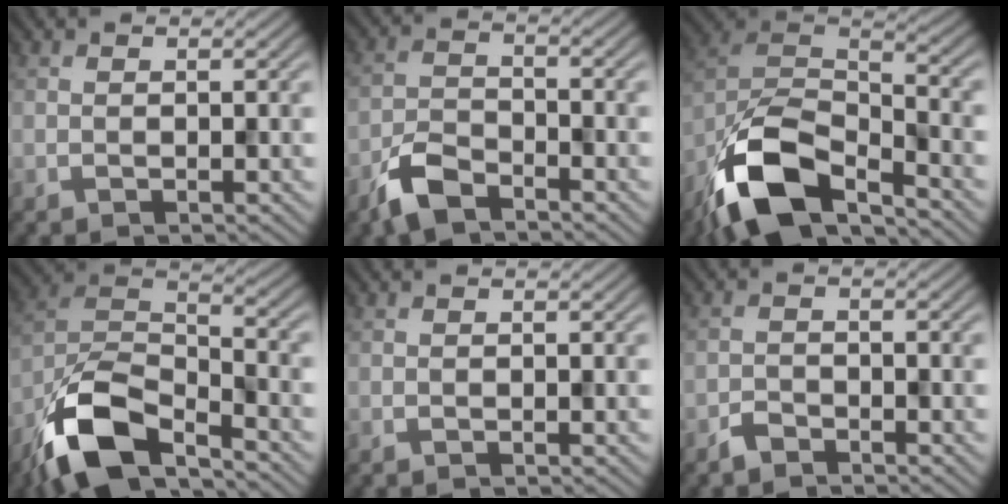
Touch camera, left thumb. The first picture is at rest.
{"total": 5.3, "force": [-4.0, 2.1, 2.8], "torque": [-0.056, -0.004, -0.091]}
{"total": 13.5, "force": [-8.9, 5.5, 8.6], "torque": [-0.181, -0.016, -0.186]}
{"total": 12.2, "force": [-8.2, 4.7, 7.7], "torque": [-0.154, -0.008, -0.179]}
{"total": 0.0}
{"total": 1.7, "force": [-1.5, 0.7, 0.5], "torque": [-0.007, 0.002, -0.035]}